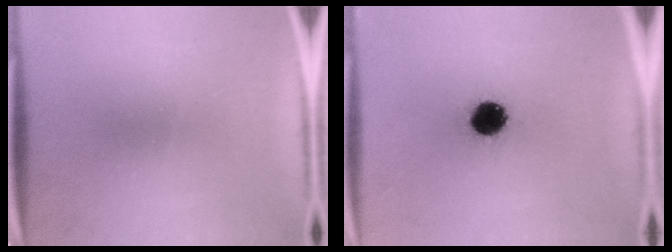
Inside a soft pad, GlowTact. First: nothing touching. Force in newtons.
{"total": 8.4}